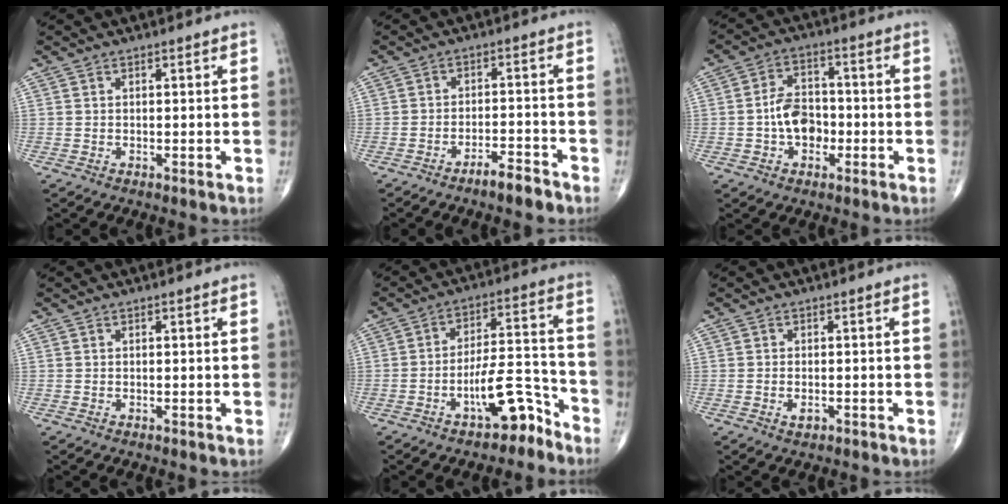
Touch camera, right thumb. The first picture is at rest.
{"total": 4.5, "force": [-3.6, 1.0, 2.6], "torque": [-0.042, 0.027, -0.060]}
{"total": 7.9, "force": [-1.6, 5.5, 5.4], "torque": [-0.069, 0.024, -0.036]}
{"total": 0.0}
{"total": 10.0, "force": [-6.2, 3.7, 6.9], "torque": [-0.099, 0.074, -0.099]}
{"total": 1.6, "force": [-0.7, 0.9, 1.1], "torque": [-0.016, 0.001, -0.009]}